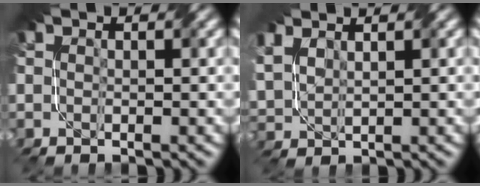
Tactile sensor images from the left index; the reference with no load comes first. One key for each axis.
{"total": 3.4, "fx": 2.5, "fy": 1.7, "fz": 1.7, "tx": -0.053, "ty": 0.008, "tz": 0.057}